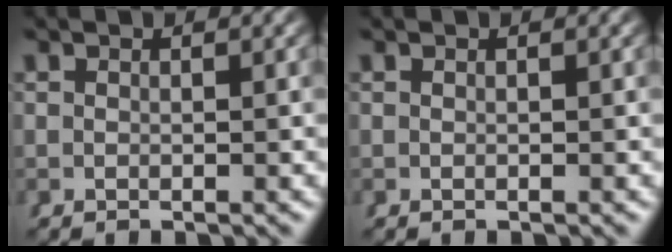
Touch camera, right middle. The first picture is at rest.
{"total": 0.0}